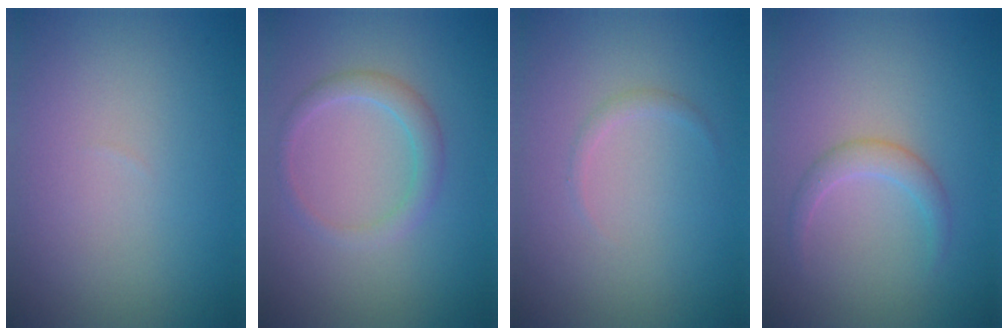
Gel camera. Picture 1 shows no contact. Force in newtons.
{"total": 2.0, "press": 2.0, "slide": 0.1}
{"total": 0.6, "press": 0.6, "slide": 0.0}
{"total": 1.7, "press": 1.7, "slide": 0.1}